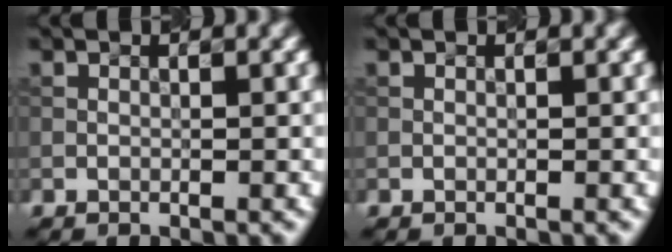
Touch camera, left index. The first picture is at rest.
{"total": 0.0}